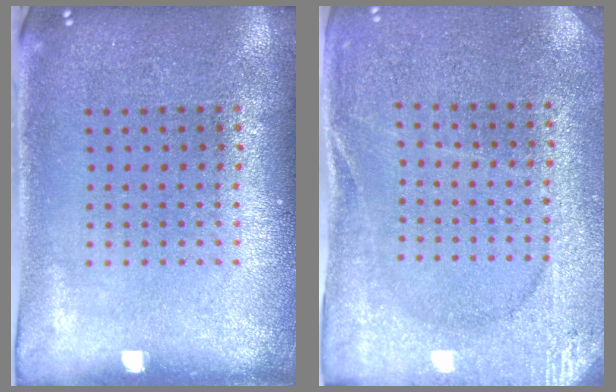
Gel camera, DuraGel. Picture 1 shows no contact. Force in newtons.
{"total": 2.7, "press": 2.7, "slide": 0.3}